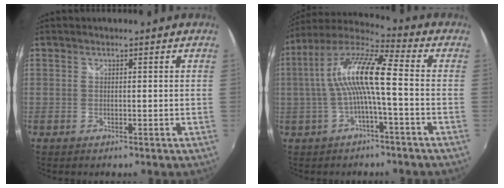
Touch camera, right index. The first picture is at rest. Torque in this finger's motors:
{"motor_torque": [1.35, -0.79, 0.92, 0.21]}